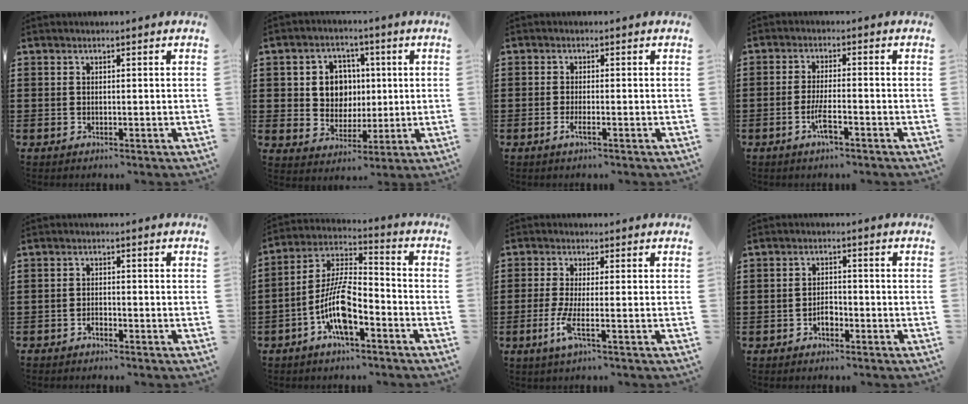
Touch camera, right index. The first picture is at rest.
{"total": 6.7, "force": [1.0, 6.0, 2.8], "torque": [-0.064, 0.015, 0.014]}
{"total": 1.7, "force": [-0.9, 0.2, 1.4], "torque": [-0.032, -0.004, -0.018]}
{"total": 4.3, "force": [-2.2, 0.7, 3.7], "torque": [-0.082, -0.006, -0.044]}
{"total": 1.4, "force": [-1.3, 0.5, 0.3], "torque": [-0.010, 0.000, -0.027]}
{"total": 10.5, "force": [-5.0, 3.6, 8.5], "torque": [-0.194, -0.003, -0.099]}
{"total": 4.2, "force": [-1.5, 0.3, 3.9], "torque": [-0.096, -0.016, -0.035]}
{"total": 2.4, "force": [-1.4, 1.3, 1.5], "torque": [-0.032, 0.004, -0.027]}